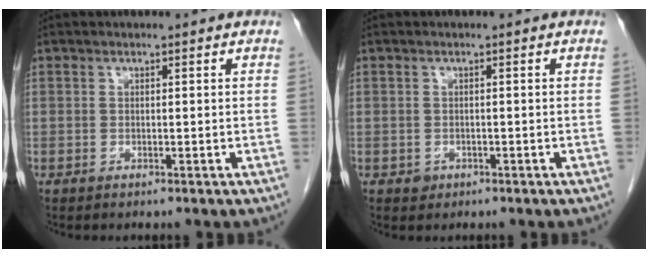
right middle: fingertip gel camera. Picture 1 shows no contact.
{"total": 1.1, "force": [-0.5, 1.0, 0.2], "torque": [0.000, 0.003, -0.005]}